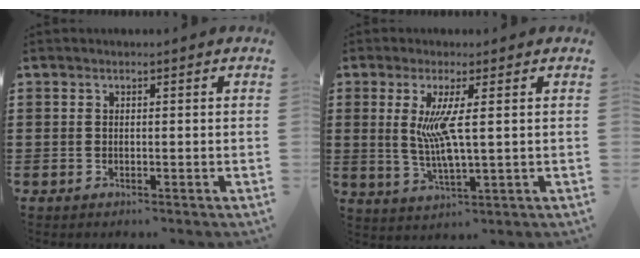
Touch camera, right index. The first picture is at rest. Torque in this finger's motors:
{"motor_torque": [0.42, 0.16, 0.72, 0.16]}